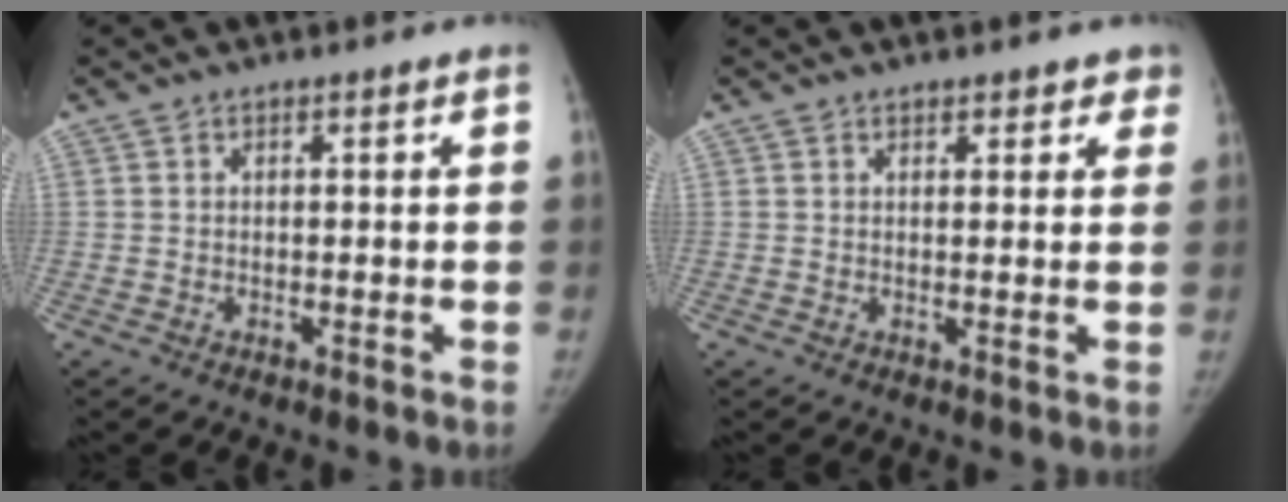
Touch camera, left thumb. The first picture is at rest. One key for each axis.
{"total": 3.7, "fx": 2.8, "fy": 2.0, "fz": 1.3, "tx": 0.027, "ty": -0.007, "tz": 0.030}